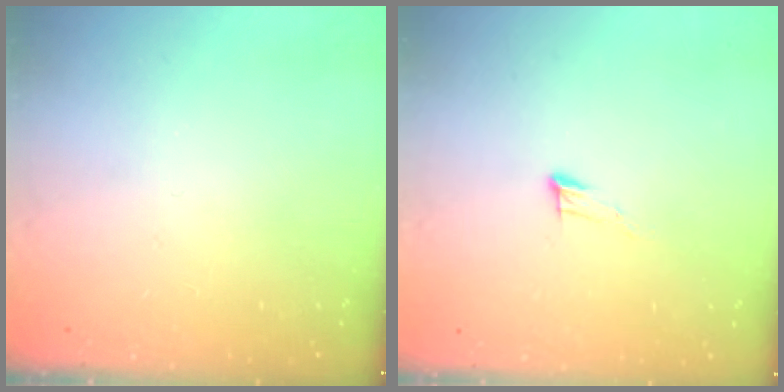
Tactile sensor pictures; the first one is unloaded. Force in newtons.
{"total": 6.3, "press": 6.2, "slide": 1.0}